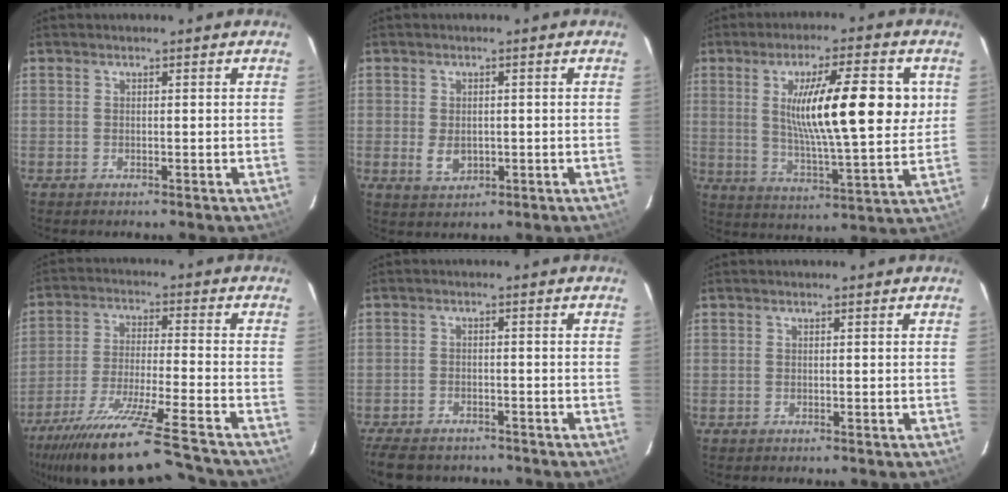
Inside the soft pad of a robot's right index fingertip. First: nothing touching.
{"total": 3.7, "force": [-0.5, 2.7, 2.5], "torque": [-0.047, -0.005, -0.003]}
{"total": 16.8, "force": [3.9, 2.7, 16.1], "torque": [-0.261, -0.004, 0.064]}
{"total": 21.1, "force": [-19.0, -1.0, 8.9], "torque": [-0.172, -0.061, -0.313]}
{"total": 9.5, "force": [-8.2, 3.9, 2.9], "torque": [-0.087, -0.014, -0.133]}
{"total": 0.0}